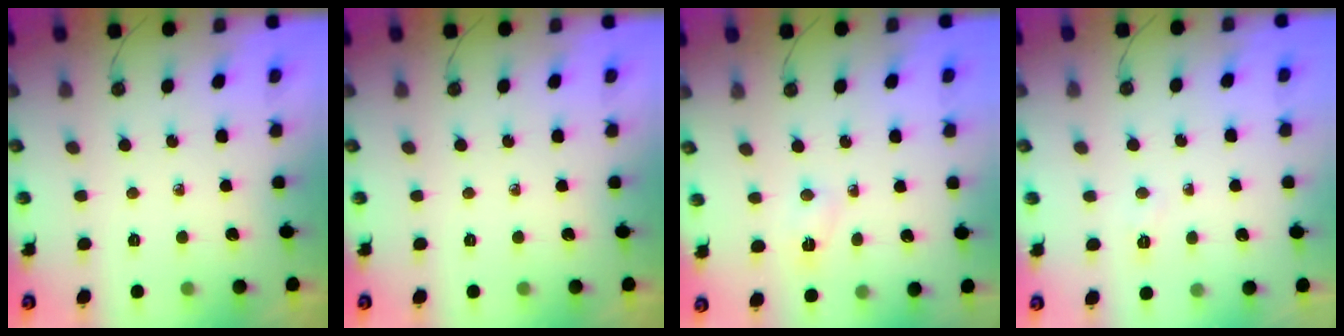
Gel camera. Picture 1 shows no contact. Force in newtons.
{"total": 0.0}
{"total": 2.3, "press": 2.2, "slide": 0.4}
{"total": 3.4, "press": 3.4, "slide": 0.5}